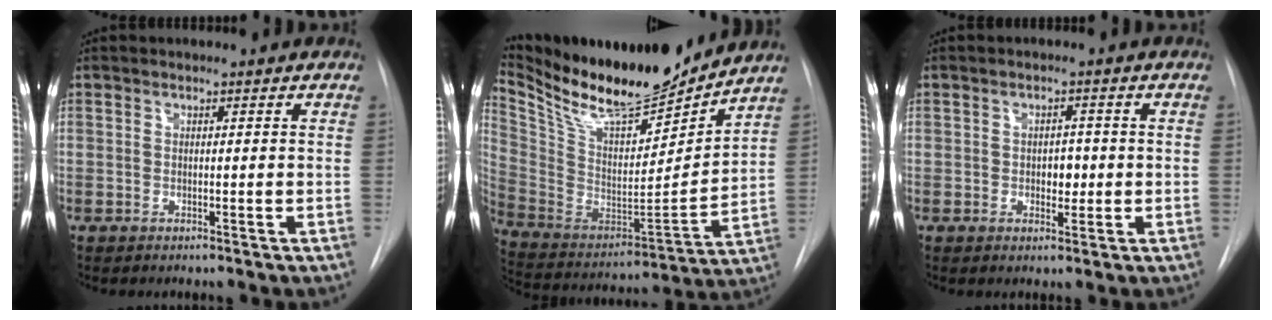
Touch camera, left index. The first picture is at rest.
{"total": 20.7, "force": [18.4, 3.4, 8.9], "torque": [-0.181, -0.024, 0.322]}
{"total": 2.5, "force": [-0.2, 1.7, 1.9], "torque": [-0.023, 0.002, 0.000]}